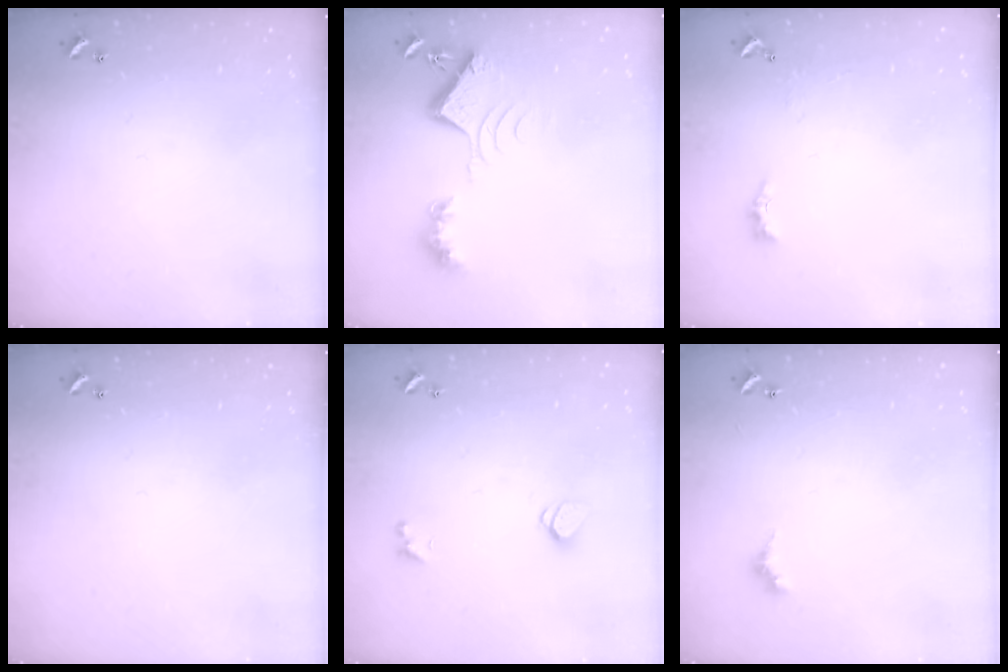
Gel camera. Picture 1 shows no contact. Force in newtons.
{"total": 8.7, "press": 8.6, "slide": 1.1}
{"total": 2.0, "press": 1.9, "slide": 0.6}
{"total": 0.0}
{"total": 1.3, "press": 1.2, "slide": 0.4}
{"total": 4.6, "press": 4.5, "slide": 0.7}